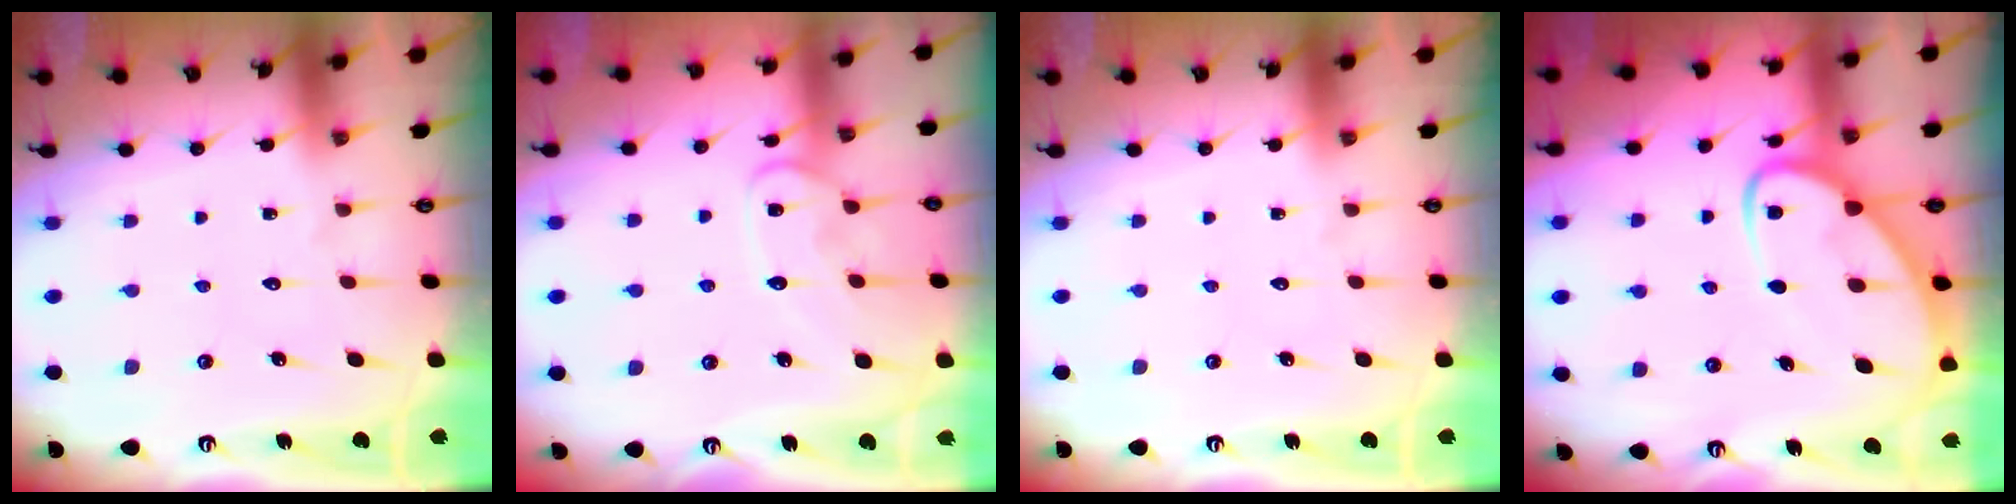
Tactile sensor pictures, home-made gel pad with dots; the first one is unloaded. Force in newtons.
{"total": 11.7, "press": 11.6, "slide": 0.9}
{"total": 0.0}
{"total": 8.6, "press": 8.6, "slide": 0.7}